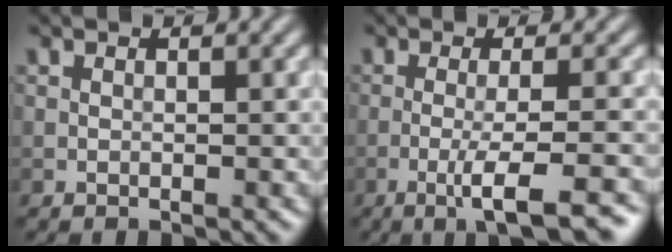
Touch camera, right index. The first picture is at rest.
{"total": 5.5, "force": [-2.6, 0.8, 4.8], "torque": [-0.072, 0.004, -0.047]}